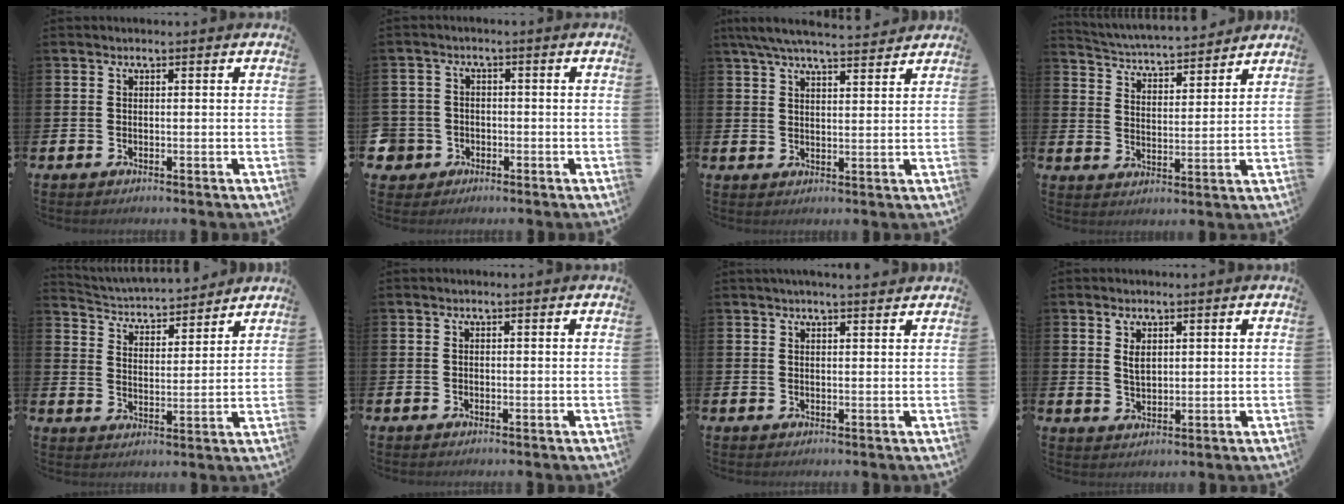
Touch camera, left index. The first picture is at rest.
{"total": 3.7, "force": [-1.6, 3.3, 0.3], "torque": [-0.029, 0.006, -0.036]}
{"total": 6.1, "force": [5.7, 0.6, 2.0], "torque": [-0.053, -0.021, 0.104]}
{"total": 4.7, "force": [4.6, 0.5, 0.3], "torque": [-0.031, -0.039, 0.078]}
{"total": 4.3, "force": [4.2, 0.9, 0.2], "torque": [-0.032, -0.038, 0.069]}
{"total": 0.0}
{"total": 2.1, "force": [2.0, 0.1, 0.7], "torque": [-0.007, -0.006, 0.034]}
{"total": 2.5, "force": [1.6, 1.2, 1.5], "torque": [-0.016, -0.003, 0.024]}